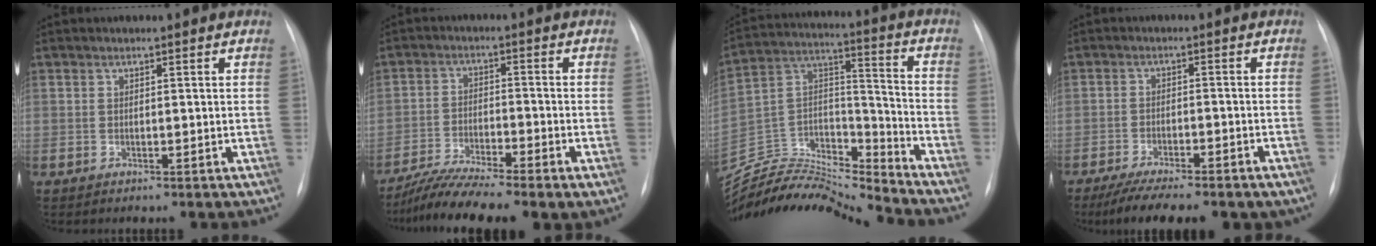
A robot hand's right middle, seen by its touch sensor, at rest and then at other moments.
{"total": 8.7, "force": [-6.8, 0.3, 5.4], "torque": [-0.104, -0.019, -0.123]}
{"total": 20.5, "force": [-20.0, 0.5, 4.5], "torque": [-0.083, 0.028, -0.349]}
{"total": 12.9, "force": [-10.1, 3.3, 7.4], "torque": [-0.119, -0.011, -0.147]}